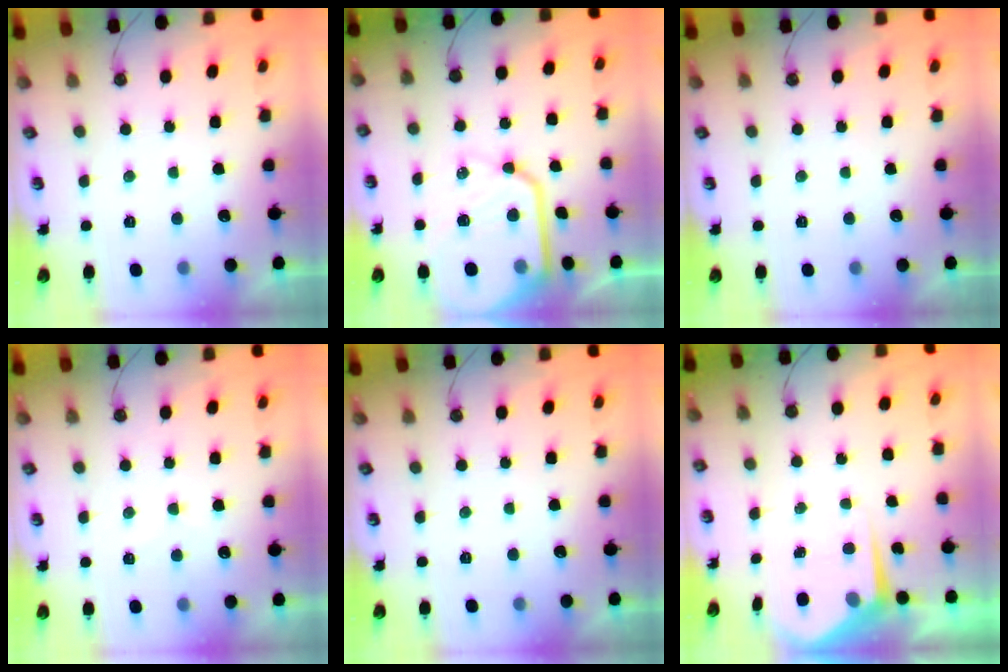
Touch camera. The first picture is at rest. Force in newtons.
{"total": 20.4, "press": 20.3, "slide": 1.8}
{"total": 0.0}
{"total": 3.9, "press": 3.9, "slide": 0.5}
{"total": 0.0}
{"total": 4.8, "press": 4.8, "slide": 0.4}